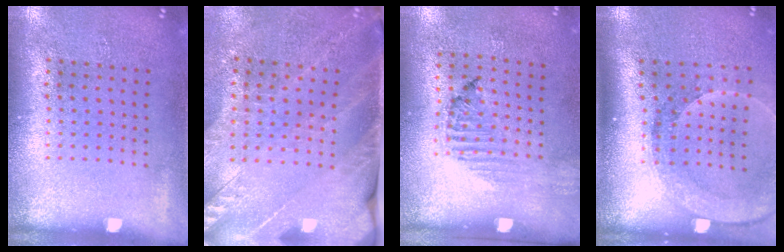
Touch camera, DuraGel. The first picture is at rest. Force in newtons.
{"total": 3.5, "press": 3.0, "slide": 1.8}
{"total": 1.2, "press": 1.1, "slide": 0.4}
{"total": 2.6, "press": 2.0, "slide": 1.7}